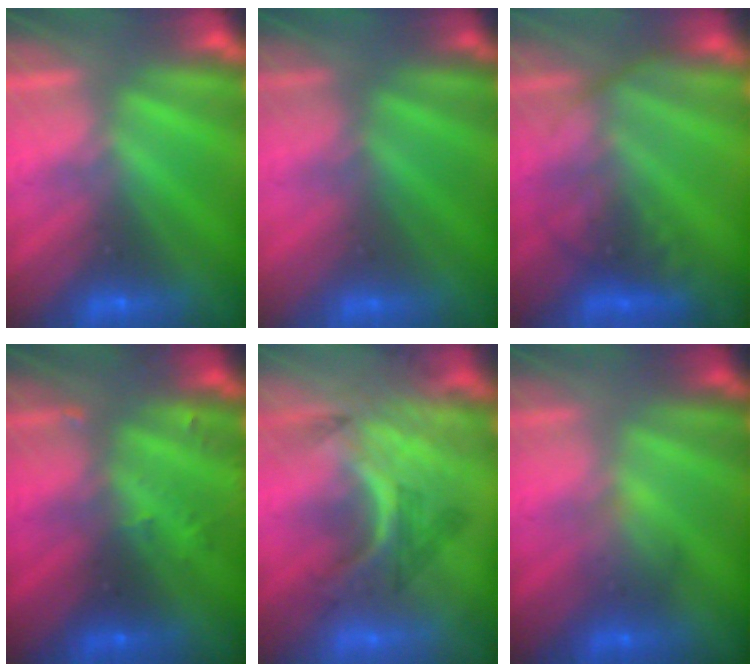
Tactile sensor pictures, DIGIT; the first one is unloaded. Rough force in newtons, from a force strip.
{"total": 2.6}
{"total": 7.6}
{"total": 2.9}
{"total": 3.2}
{"total": 1.8}